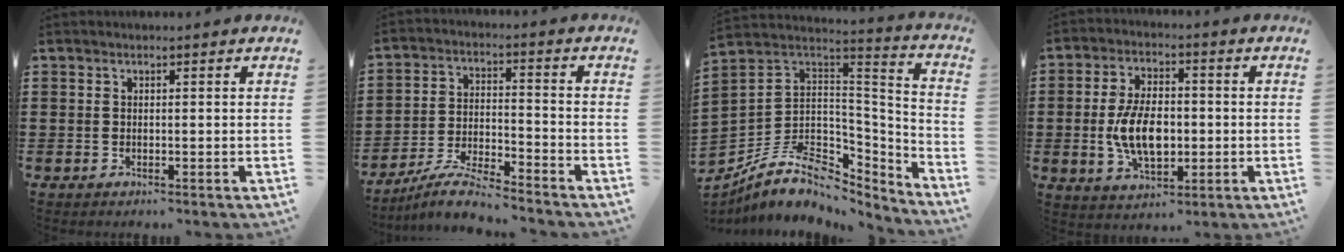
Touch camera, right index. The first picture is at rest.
{"total": 6.8, "force": [-6.4, 0.2, 2.3], "torque": [-0.059, -0.003, -0.128]}
{"total": 10.6, "force": [-5.9, 6.5, 6.1], "torque": [-0.136, 0.006, -0.105]}
{"total": 9.0, "force": [-1.2, 5.0, 7.4], "torque": [-0.151, 0.000, -0.025]}